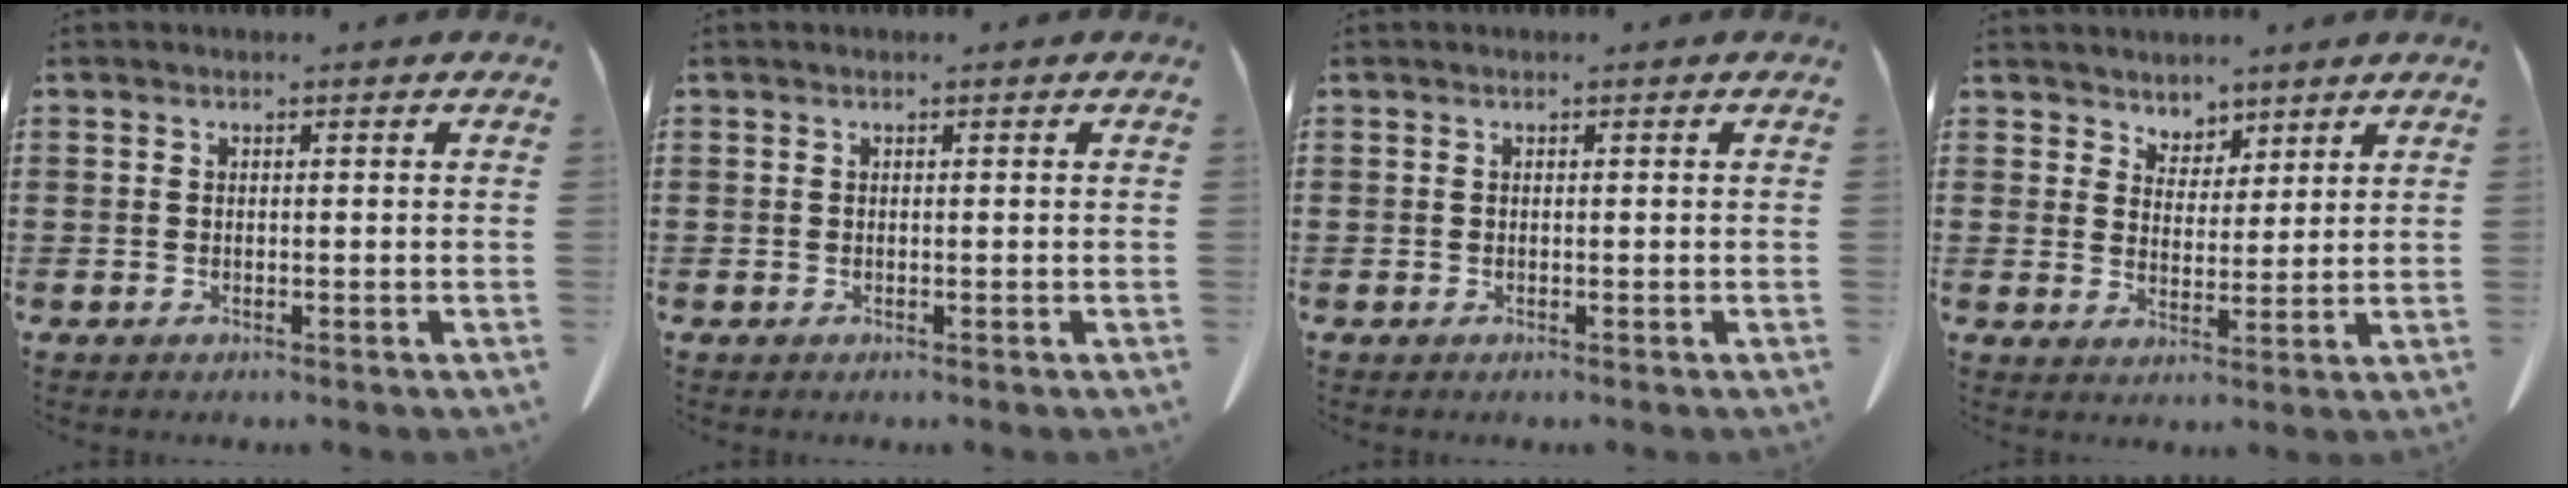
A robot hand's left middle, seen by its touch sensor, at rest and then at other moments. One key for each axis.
{"total": 0.0}
{"total": 0.0}
{"total": 4.0, "fx": 3.5, "fy": 2.0, "fz": -0.4, "tx": -0.009, "ty": -0.006, "tz": 0.065}